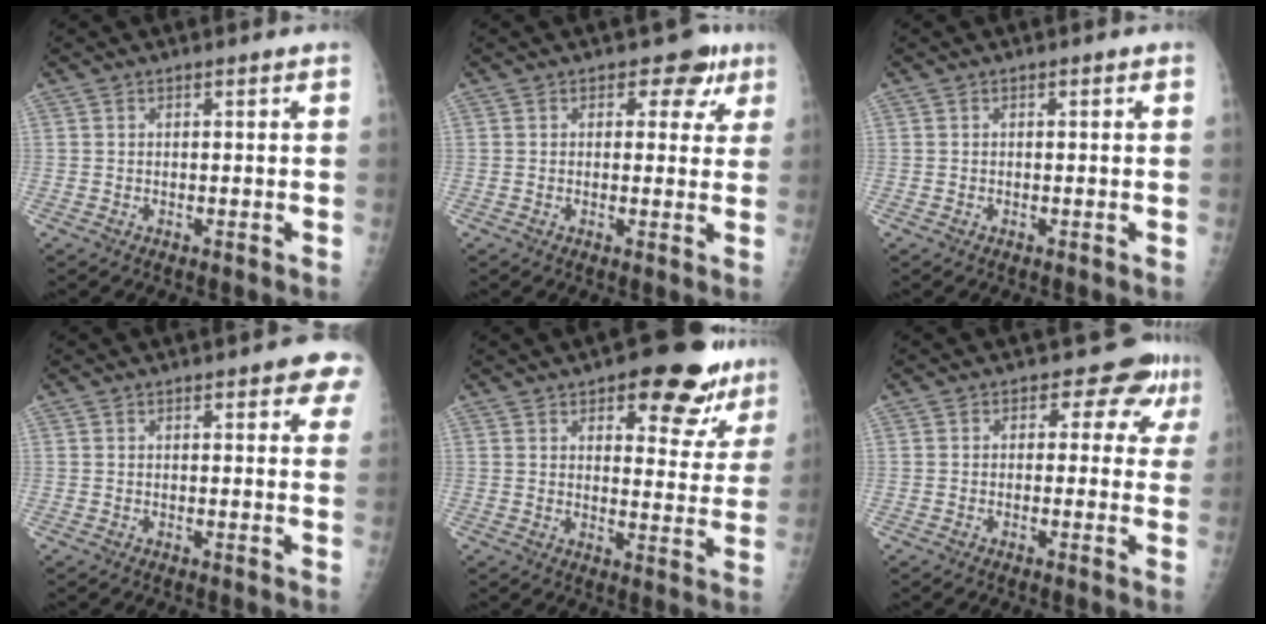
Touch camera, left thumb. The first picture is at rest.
{"total": 5.4, "force": [2.6, 3.9, 2.7], "torque": [0.013, -0.003, 0.023]}
{"total": 0.0}
{"total": 5.6, "force": [2.9, 1.9, 4.4], "torque": [-0.025, -0.006, 0.027]}
{"total": 14.8, "force": [9.4, 6.6, 9.4], "torque": [-0.055, -0.046, 0.118]}
{"total": 5.8, "force": [2.8, 4.2, 3.0], "torque": [0.005, -0.006, 0.017]}